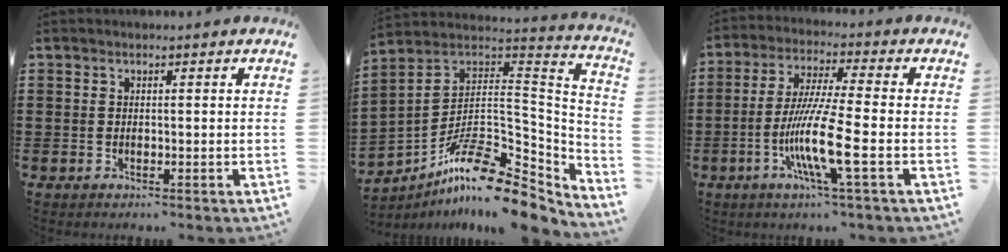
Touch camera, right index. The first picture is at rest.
{"total": 13.2, "force": [-9.7, 4.1, 8.0], "torque": [-0.121, 0.015, -0.179]}
{"total": 11.0, "force": [-3.7, 0.4, 10.4], "torque": [-0.215, -0.016, -0.078]}